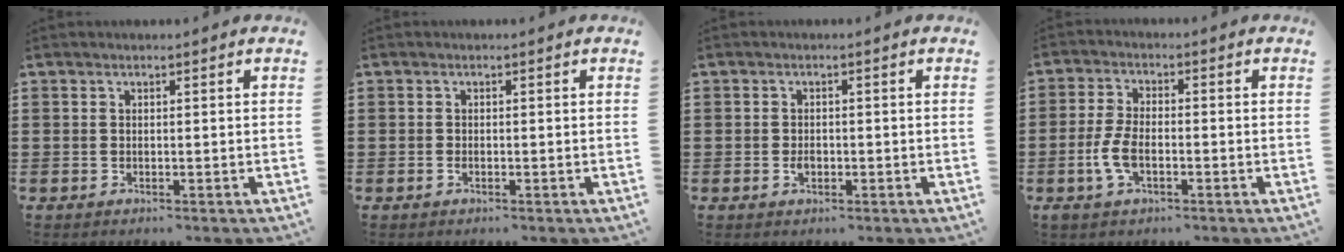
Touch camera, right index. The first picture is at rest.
{"total": 0.6, "force": [-0.3, 0.2, 0.5], "torque": [-0.011, -0.004, -0.004]}
{"total": 1.6, "force": [-0.4, 0.9, 1.3], "torque": [-0.025, 0.000, -0.007]}
{"total": 5.2, "force": [-1.6, 2.1, 4.4], "torque": [-0.114, -0.009, -0.037]}